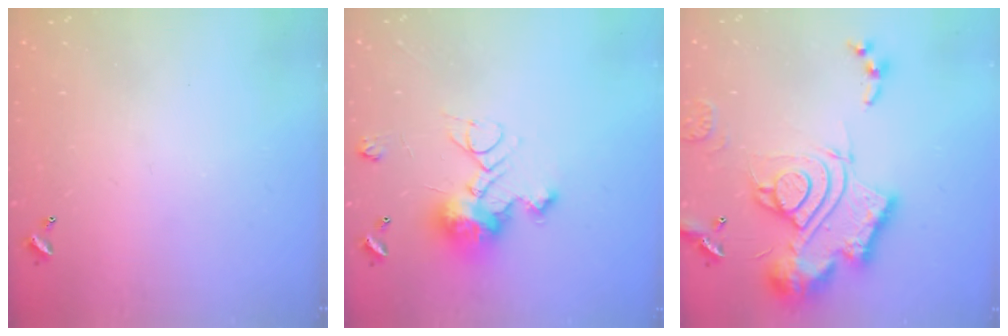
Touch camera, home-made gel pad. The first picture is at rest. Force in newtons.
{"total": 18.1, "press": 18.1, "slide": 0.6}
{"total": 23.3, "press": 23.1, "slide": 2.3}